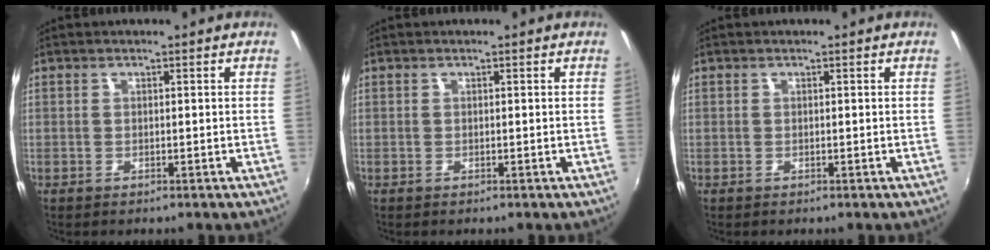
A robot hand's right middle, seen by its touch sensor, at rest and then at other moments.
{"total": 0.0}
{"total": 0.0}